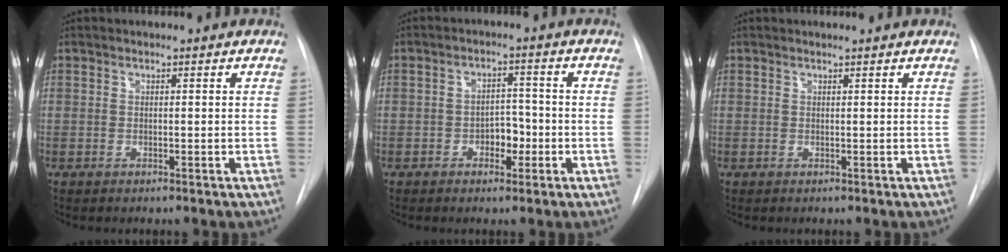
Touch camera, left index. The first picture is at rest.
{"total": 3.9, "force": [-1.5, 2.4, 2.7], "torque": [-0.033, 0.006, -0.025]}
{"total": 0.9, "force": [0.9, 0.0, 0.1], "torque": [-0.010, 0.006, 0.012]}